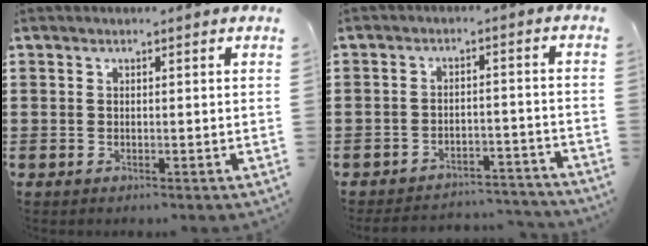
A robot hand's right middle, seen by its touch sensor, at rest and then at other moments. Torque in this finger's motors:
{"motor_torque": [0.35, 0.02, 0.37, 0.05]}